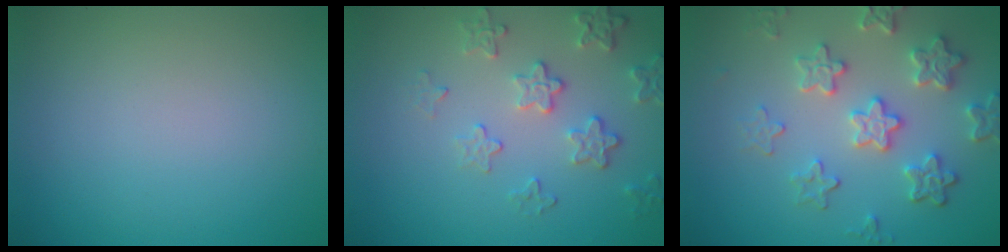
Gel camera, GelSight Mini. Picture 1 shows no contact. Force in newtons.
{"total": 3.1, "press": 2.9, "slide": 1.2}
{"total": 4.8, "press": 4.1, "slide": 2.6}